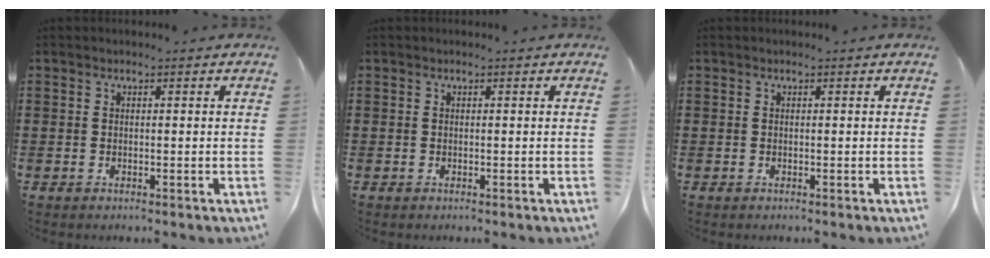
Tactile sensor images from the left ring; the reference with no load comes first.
{"total": 0.0}
{"total": 0.0}